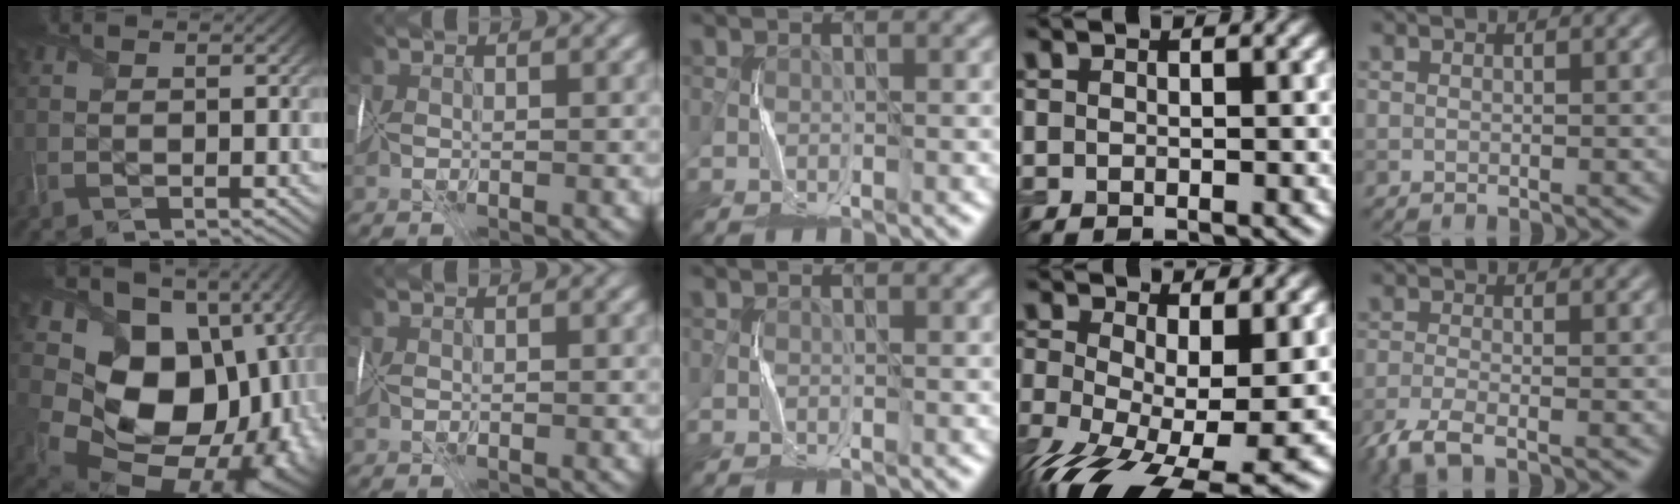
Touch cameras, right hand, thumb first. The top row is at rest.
{"thumb": {"total": 19.8, "force": [-0.4, 15.1, 12.8], "torque": [-0.234, -0.056, 0.045]}, "ring": {"total": 14.0, "force": [-4.9, 6.1, 11.6], "torque": [-0.228, -0.052, -0.071]}, "little": {"total": 3.1, "force": [-2.1, 0.8, 2.1], "torque": [-0.049, -0.010, -0.052]}}